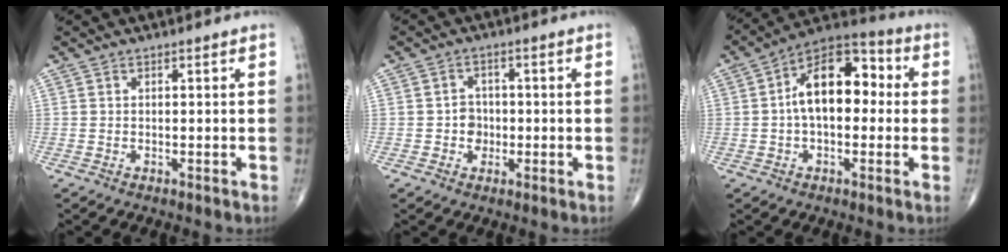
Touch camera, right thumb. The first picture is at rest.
{"total": 3.6, "force": [-0.6, 3.2, 1.5], "torque": [0.001, 0.008, -0.014]}
{"total": 14.4, "force": [1.0, 8.3, 11.6], "torque": [-0.163, 0.041, 0.000]}